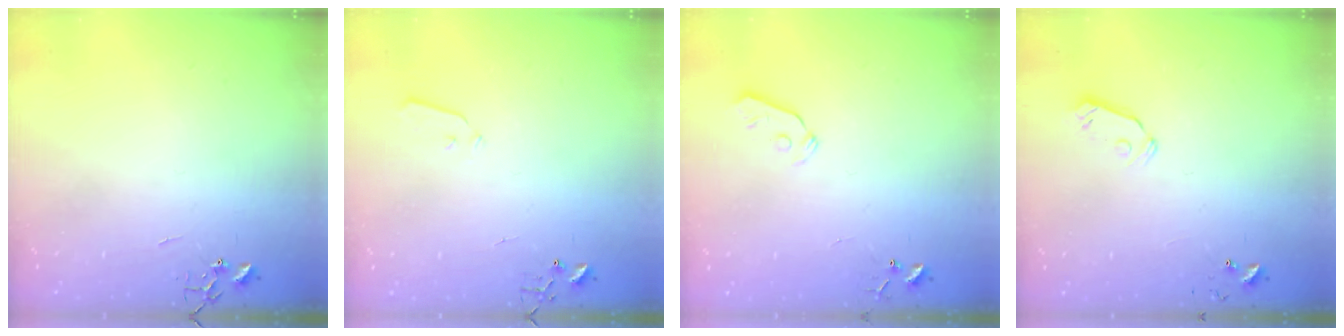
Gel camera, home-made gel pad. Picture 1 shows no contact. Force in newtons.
{"total": 3.6, "press": 3.6, "slide": 0.6}
{"total": 3.6, "press": 3.5, "slide": 0.7}
{"total": 5.9, "press": 5.8, "slide": 1.0}